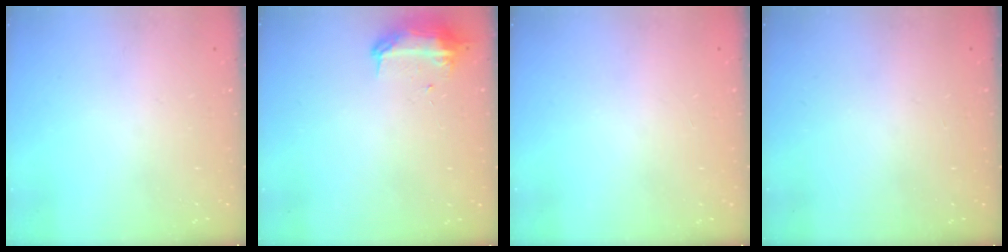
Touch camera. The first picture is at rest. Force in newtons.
{"total": 10.1, "press": 10.1, "slide": 0.7}
{"total": 0.0}
{"total": 0.0}